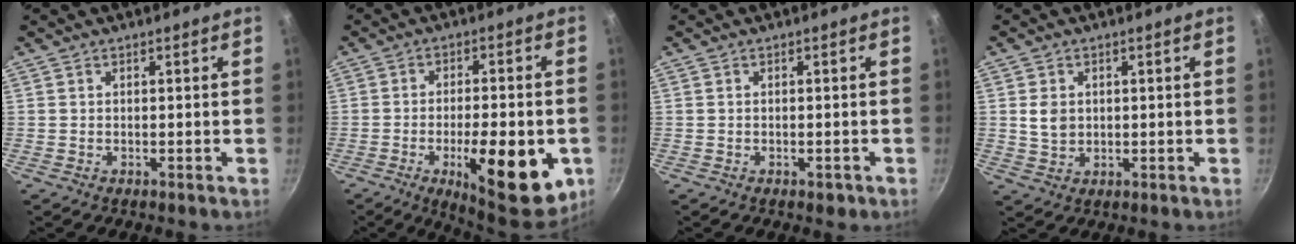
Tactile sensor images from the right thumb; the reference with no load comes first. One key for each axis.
{"total": 18.3, "fx": -5.8, "fy": 6.6, "fz": 16.0, "tx": -0.194, "ty": 0.009, "tz": -0.073}
{"total": 1.5, "fx": -0.8, "fy": 0.8, "fz": 1.1, "tx": -0.016, "ty": 0.002, "tz": -0.006}
{"total": 4.1, "fx": 0.7, "fy": 3.2, "fz": 2.4, "tx": -0.036, "ty": -0.001, "tz": 0.018}